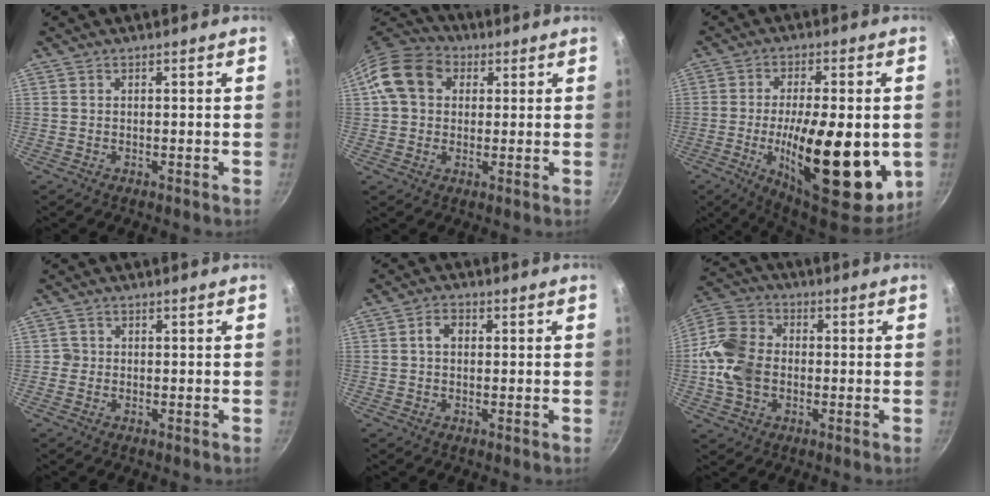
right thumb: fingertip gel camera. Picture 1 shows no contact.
{"total": 11.8, "force": [2.9, 9.3, 6.7], "torque": [-0.104, 0.021, 0.032]}
{"total": 22.0, "force": [-4.0, 8.0, 20.1], "torque": [-0.289, -0.002, -0.054]}
{"total": 1.1, "force": [-0.2, 1.0, 0.1], "torque": [0.004, 0.003, -0.007]}
{"total": 2.9, "force": [0.4, 2.1, 2.0], "torque": [-0.024, 0.008, 0.003]}
{"total": 12.5, "force": [-1.3, 9.4, 8.1], "torque": [-0.141, 0.021, -0.043]}